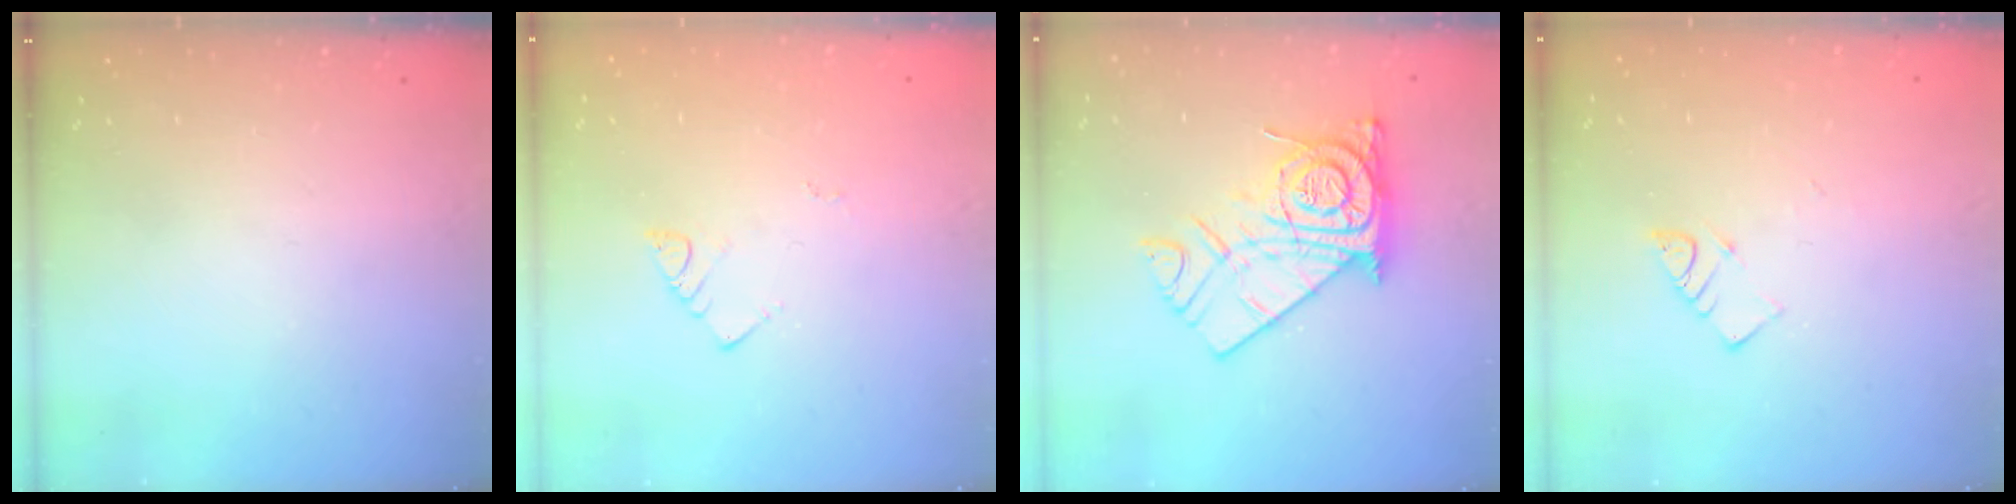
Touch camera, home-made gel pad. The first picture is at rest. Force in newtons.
{"total": 2.7, "press": 2.7, "slide": 0.6}
{"total": 15.0, "press": 14.9, "slide": 1.1}
{"total": 3.9, "press": 3.9, "slide": 0.5}